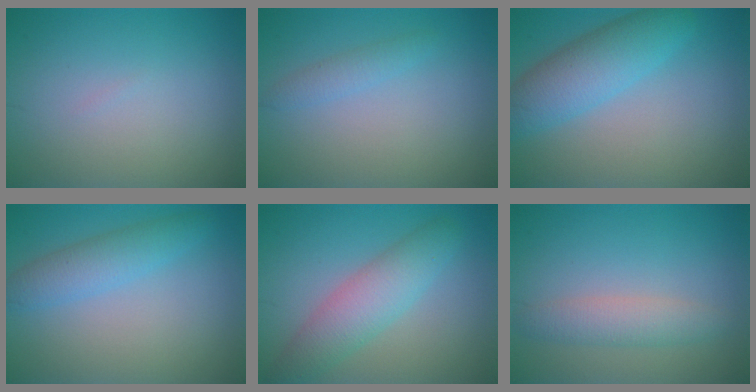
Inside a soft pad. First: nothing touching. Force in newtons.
{"total": 1.3, "press": 1.3, "slide": 0.1}
{"total": 5.3, "press": 5.3, "slide": 0.2}
{"total": 3.0, "press": 3.0, "slide": 0.1}
{"total": 4.5, "press": 4.5, "slide": 0.1}
{"total": 2.6, "press": 2.6, "slide": 0.1}